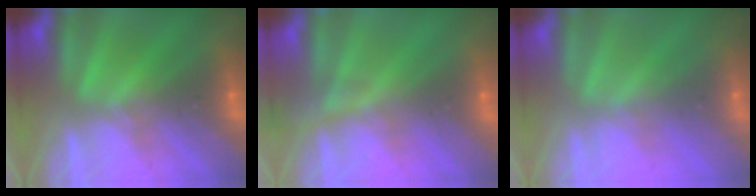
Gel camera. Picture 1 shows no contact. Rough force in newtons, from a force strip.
{"total": 2.3}
{"total": 5.8}